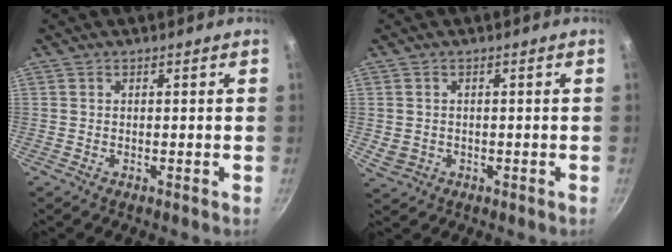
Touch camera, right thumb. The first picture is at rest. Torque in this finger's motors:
{"motor_torque": [-0.63, -0.30, -0.15, -0.05, 0.03]}